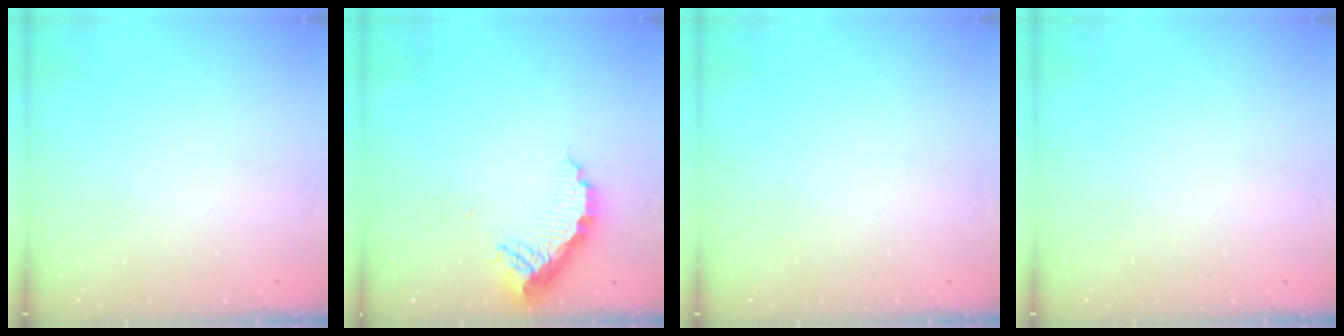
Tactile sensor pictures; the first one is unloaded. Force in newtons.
{"total": 10.0, "press": 10.0, "slide": 0.7}
{"total": 0.0}
{"total": 0.0}